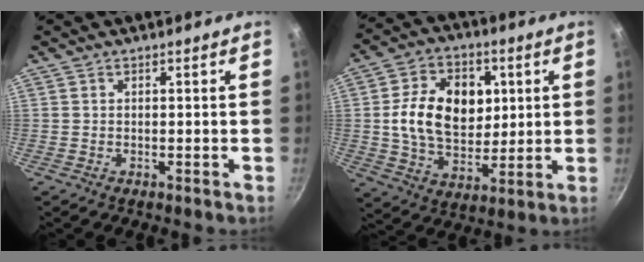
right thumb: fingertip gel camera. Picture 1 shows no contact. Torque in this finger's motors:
{"motor_torque": [-1.06, 1.76, 1.27, 0.25, 0.30]}